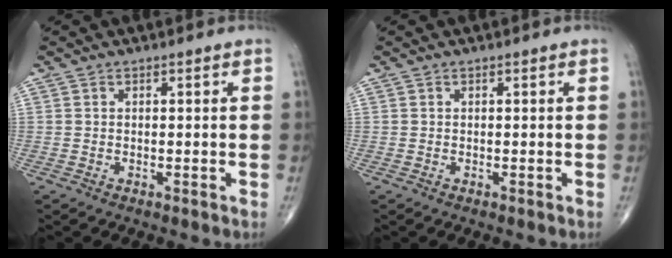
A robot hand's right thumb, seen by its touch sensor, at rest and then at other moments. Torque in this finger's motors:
{"motor_torque": [-0.01, -0.01, 0.04, -0.04, 0.03]}